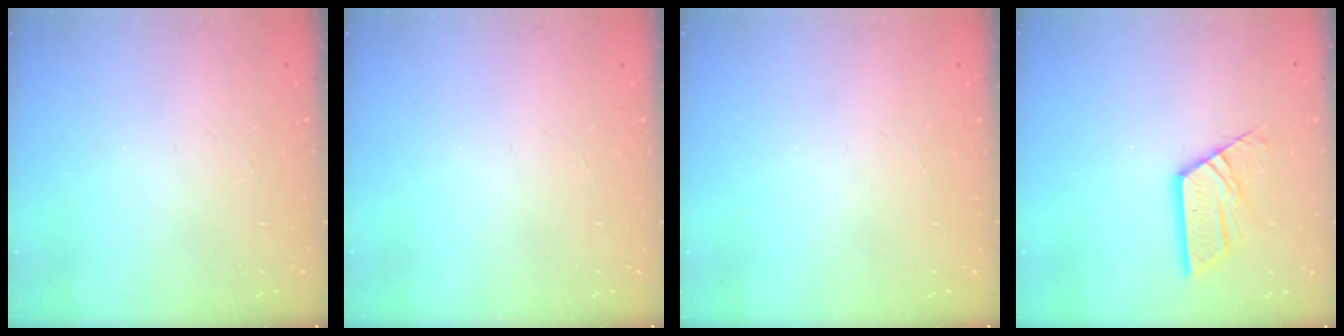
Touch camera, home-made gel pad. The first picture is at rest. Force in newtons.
{"total": 0.0}
{"total": 0.0}
{"total": 12.2, "press": 12.2, "slide": 1.2}